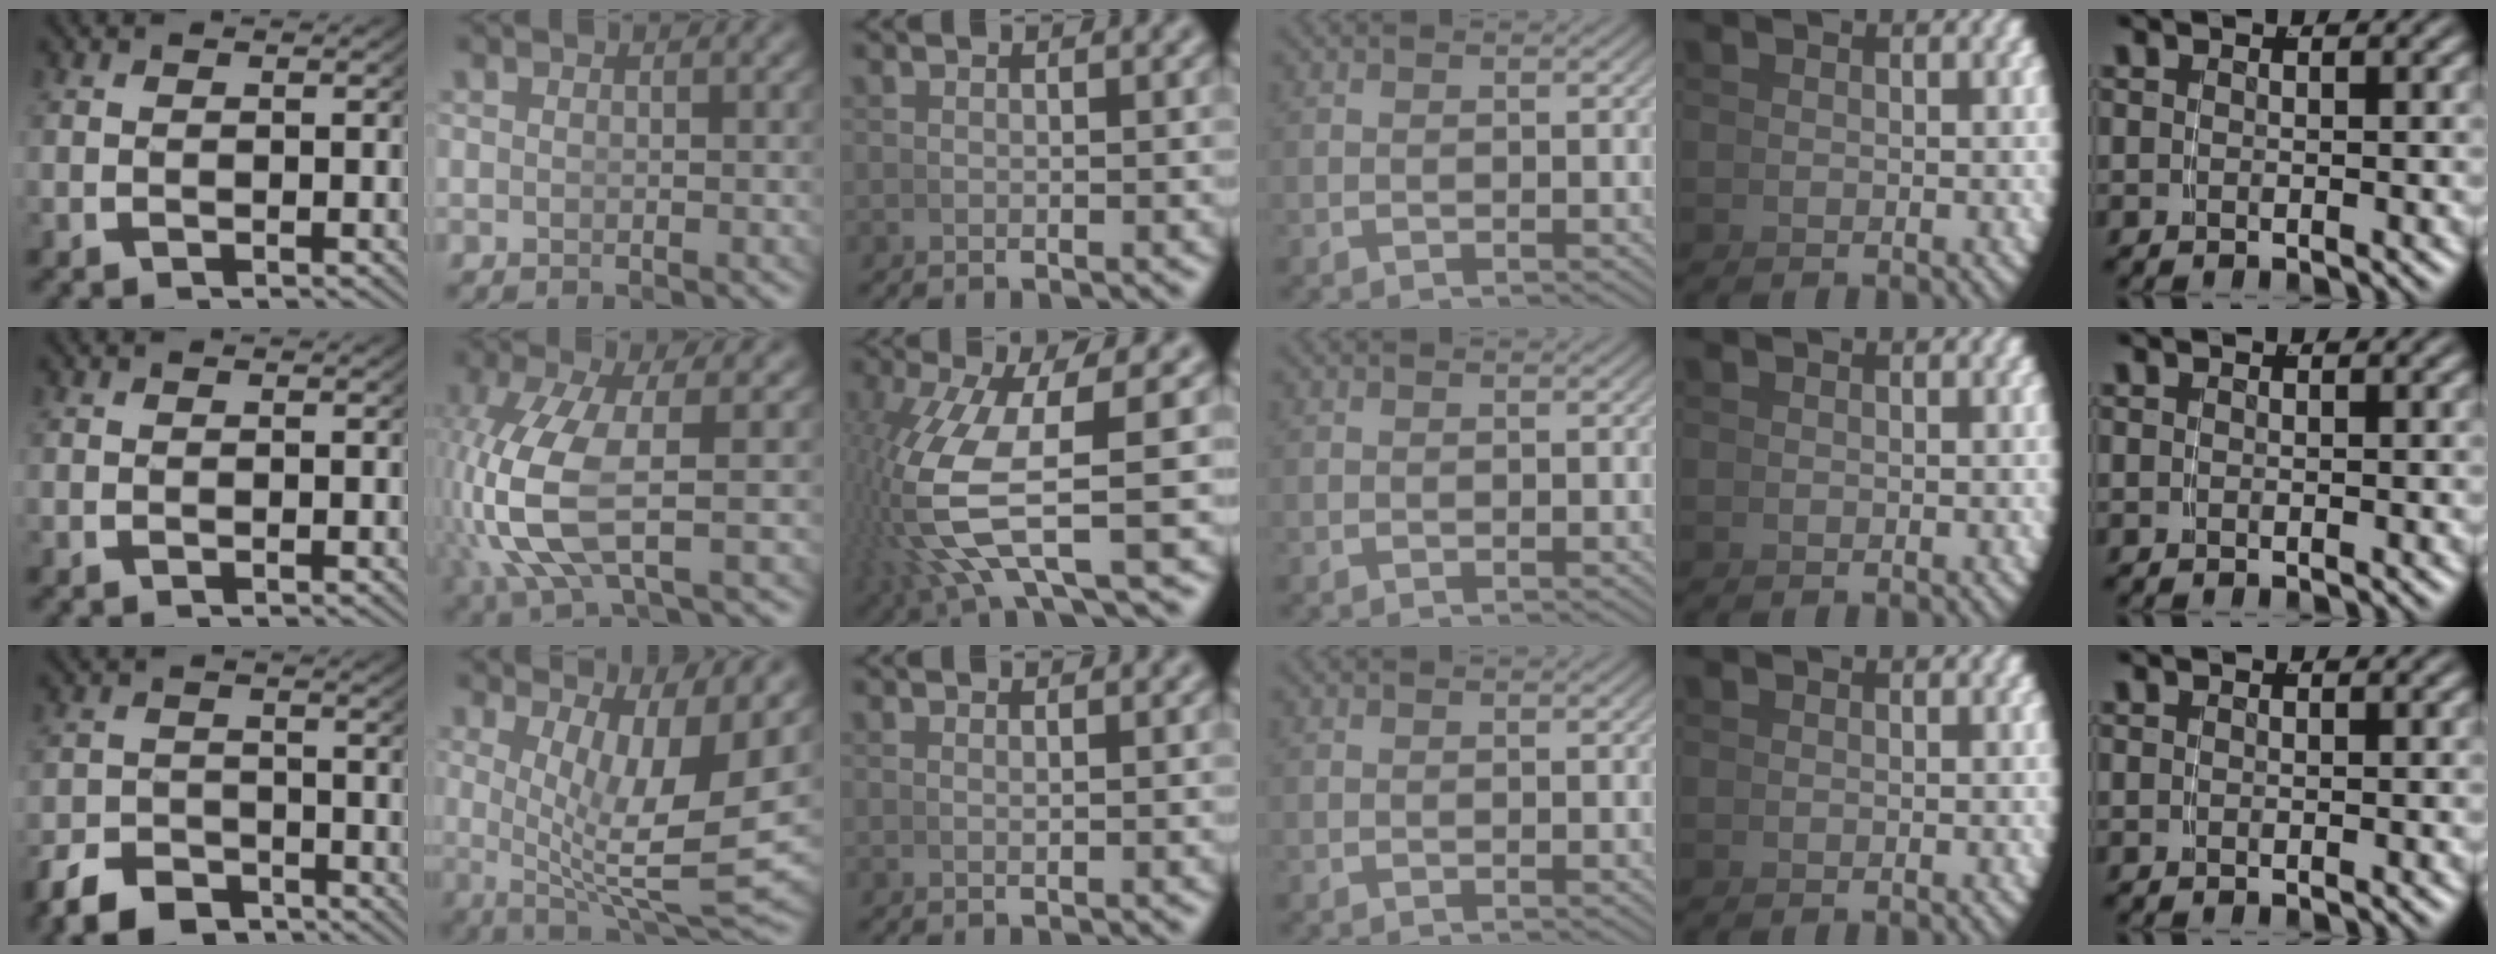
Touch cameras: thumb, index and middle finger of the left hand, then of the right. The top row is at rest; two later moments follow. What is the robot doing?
{"motion": "grasp_and_lifting", "object": "whiteboard"}